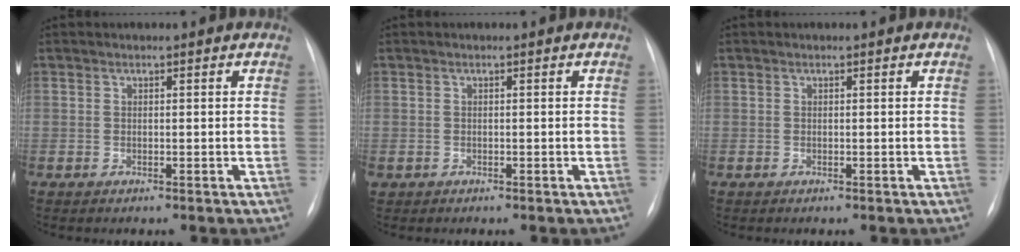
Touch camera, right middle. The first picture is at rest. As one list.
[{"total": 0.6, "force": [-0.2, 0.5, 0.1], "torque": [-0.004, 0.004, 0.005]}, {"total": 0.0}]